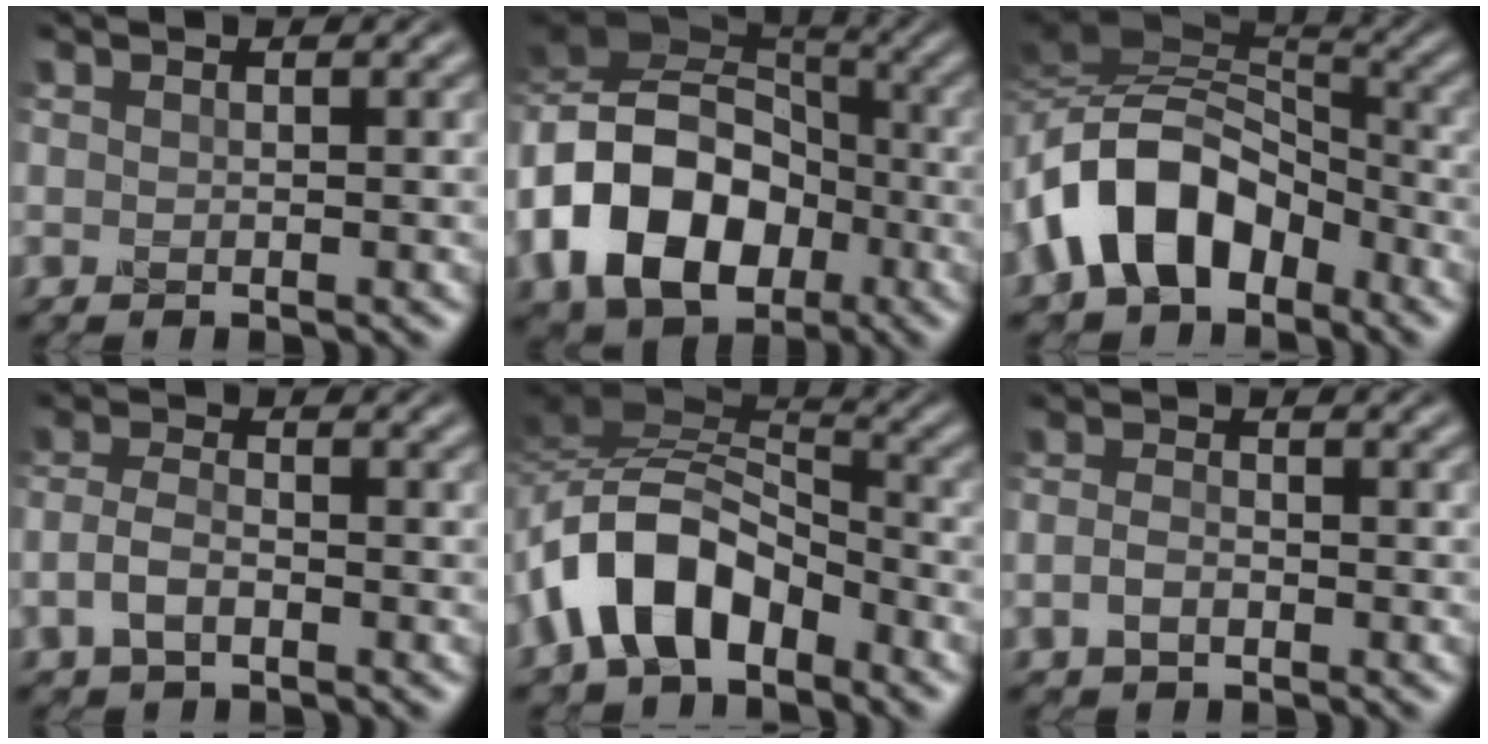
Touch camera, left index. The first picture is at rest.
{"total": 12.8, "force": [-3.3, 9.5, 7.9], "torque": [-0.176, -0.003, -0.070]}
{"total": 8.0, "force": [-2.9, 5.2, 5.3], "torque": [-0.093, 0.022, -0.065]}
{"total": 2.0, "force": [-1.2, 1.1, 1.3], "torque": [-0.036, 0.009, -0.033]}
{"total": 7.2, "force": [-3.8, 4.1, 4.5], "torque": [-0.084, 0.014, -0.080]}
{"total": 1.2, "force": [-0.7, 0.8, 0.6], "torque": [-0.025, 0.005, -0.022]}